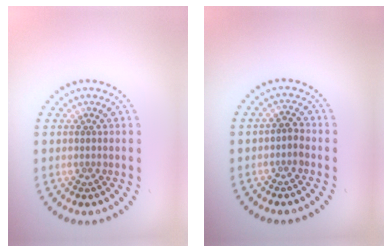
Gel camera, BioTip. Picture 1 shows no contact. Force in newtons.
{"total": 1.2, "press": 1.0, "slide": 0.5}